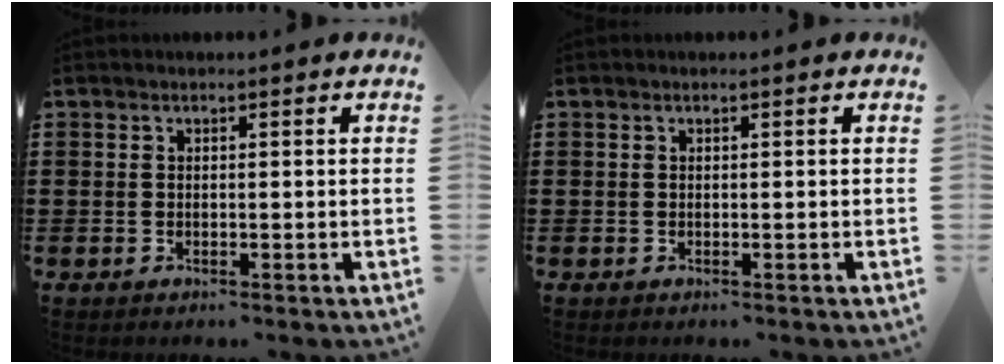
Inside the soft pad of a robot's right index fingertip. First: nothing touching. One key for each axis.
{"total": 0.0}